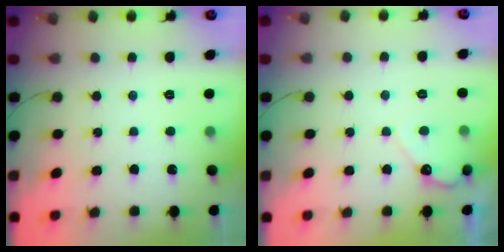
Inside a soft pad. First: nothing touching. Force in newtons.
{"total": 4.4, "press": 4.4, "slide": 0.3}